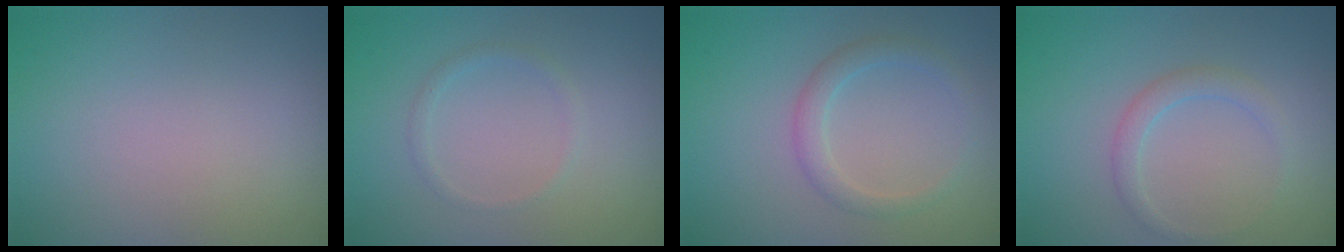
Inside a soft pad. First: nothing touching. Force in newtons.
{"total": 0.9, "press": 0.9, "slide": 0.1}
{"total": 2.0, "press": 2.0, "slide": 0.1}
{"total": 1.6, "press": 1.6, "slide": 0.0}